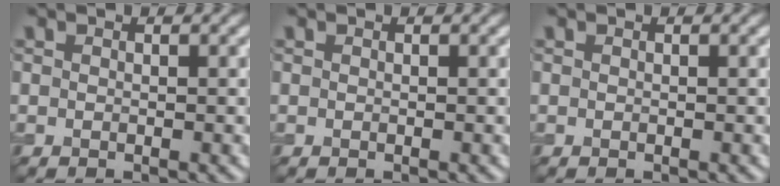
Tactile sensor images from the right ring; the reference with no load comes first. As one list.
[{"total": 0.0}, {"total": 0.0}]